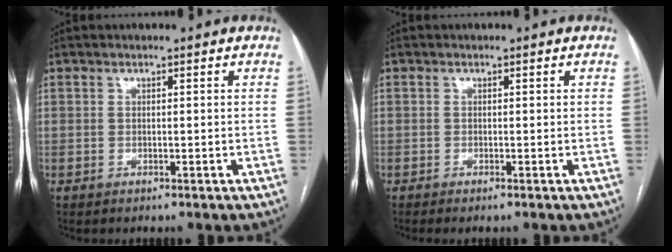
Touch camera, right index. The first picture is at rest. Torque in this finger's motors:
{"motor_torque": [0.06, 0.06, 0.02, 0.01]}